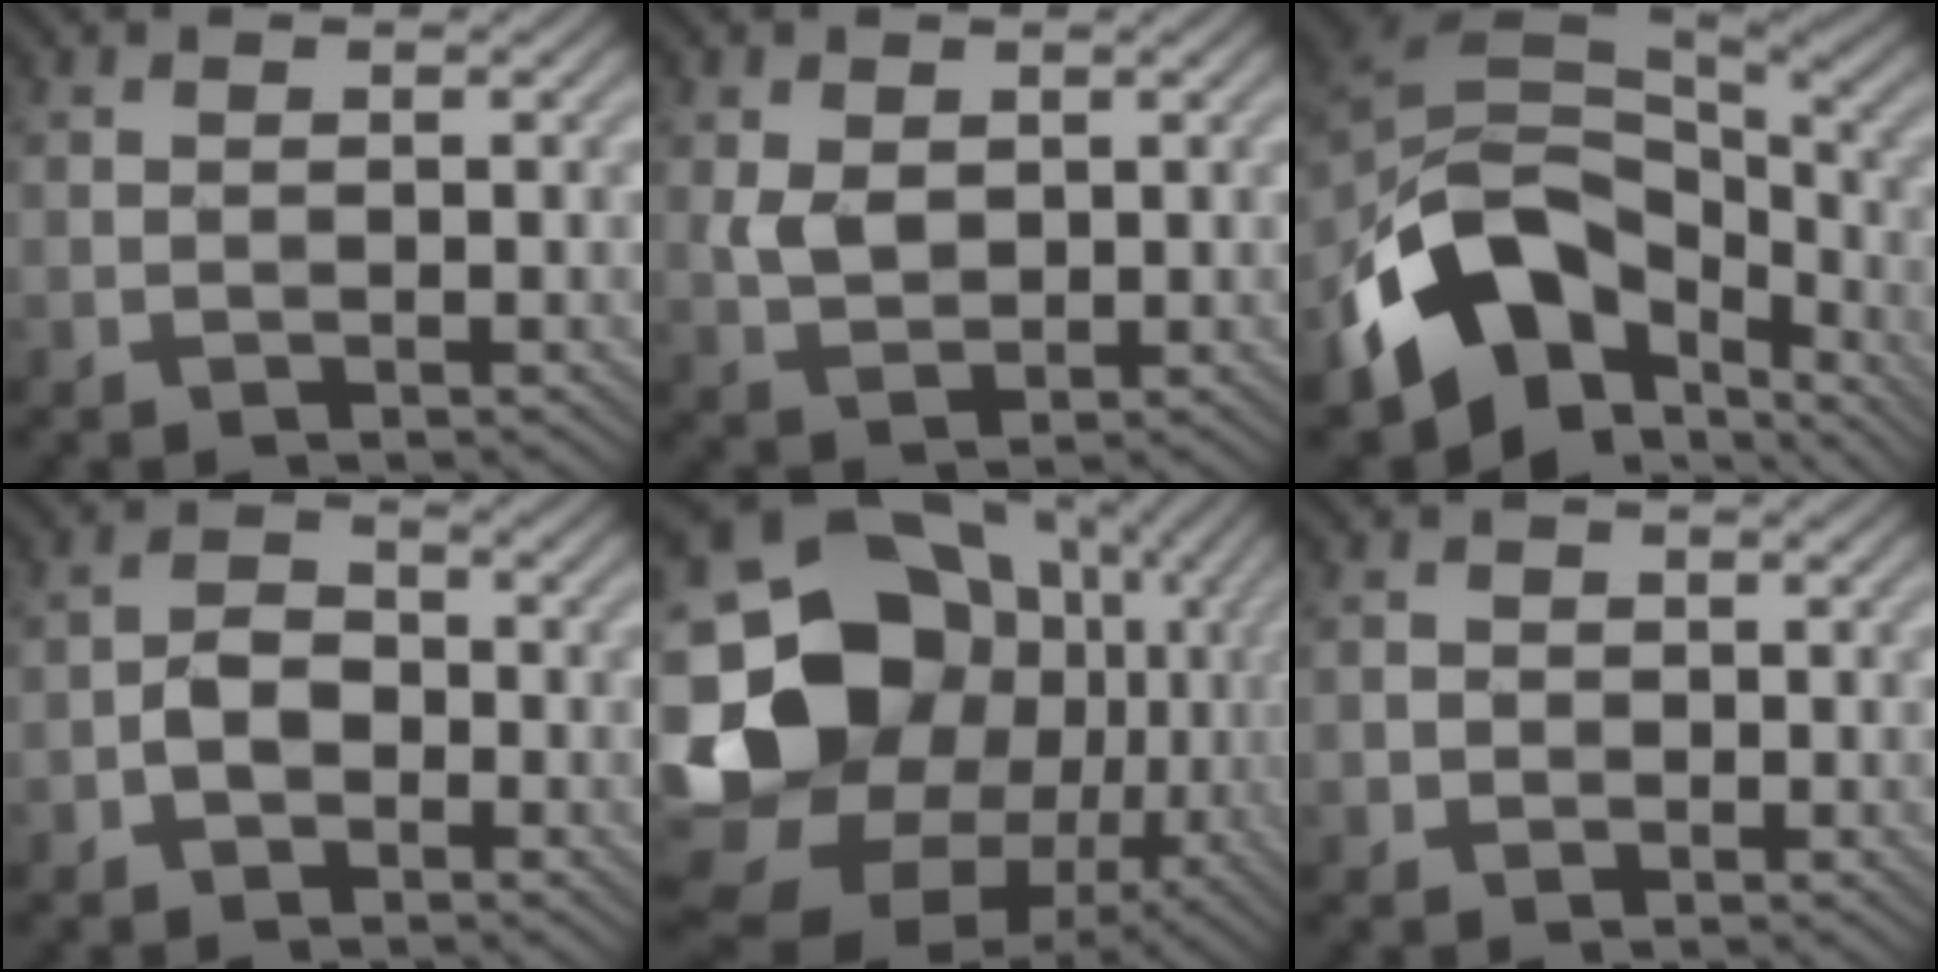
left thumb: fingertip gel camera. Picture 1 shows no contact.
{"total": 2.7, "force": [0.8, 1.8, 1.8], "torque": [-0.047, 0.002, 0.018]}
{"total": 14.0, "force": [-7.6, 8.8, 7.9], "torque": [-0.176, -0.015, -0.131]}
{"total": 3.3, "force": [-1.6, 2.2, 1.9], "torque": [-0.035, 0.008, -0.034]}
{"total": 22.7, "force": [-2.9, 19.0, 12.0], "torque": [-0.277, -0.028, -0.062]}
{"total": 1.2, "force": [-0.4, 1.1, 0.2], "torque": [0.000, -0.002, -0.007]}